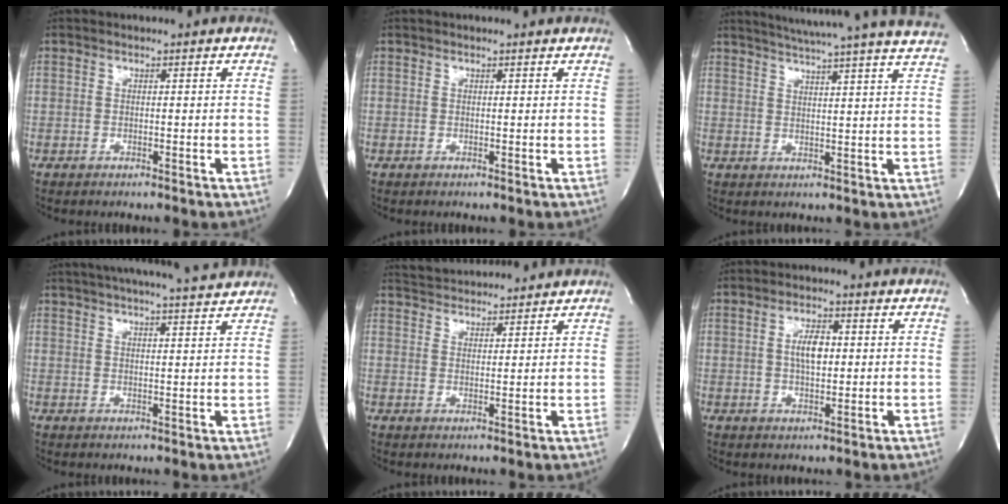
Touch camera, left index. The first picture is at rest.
{"total": 1.8, "force": [1.7, 0.2, 0.7], "torque": [-0.011, 0.014, 0.018]}
{"total": 22.5, "force": [20.4, -1.3, 9.3], "torque": [-0.147, -0.041, 0.252]}
{"total": 15.3, "force": [13.8, 0.9, 6.5], "torque": [-0.110, 0.024, 0.184]}
{"total": 7.8, "force": [7.6, 0.9, 1.4], "torque": [-0.030, 0.027, 0.120]}
{"total": 4.4, "force": [0.4, 1.8, 4.0], "torque": [-0.078, 0.003, 0.010]}